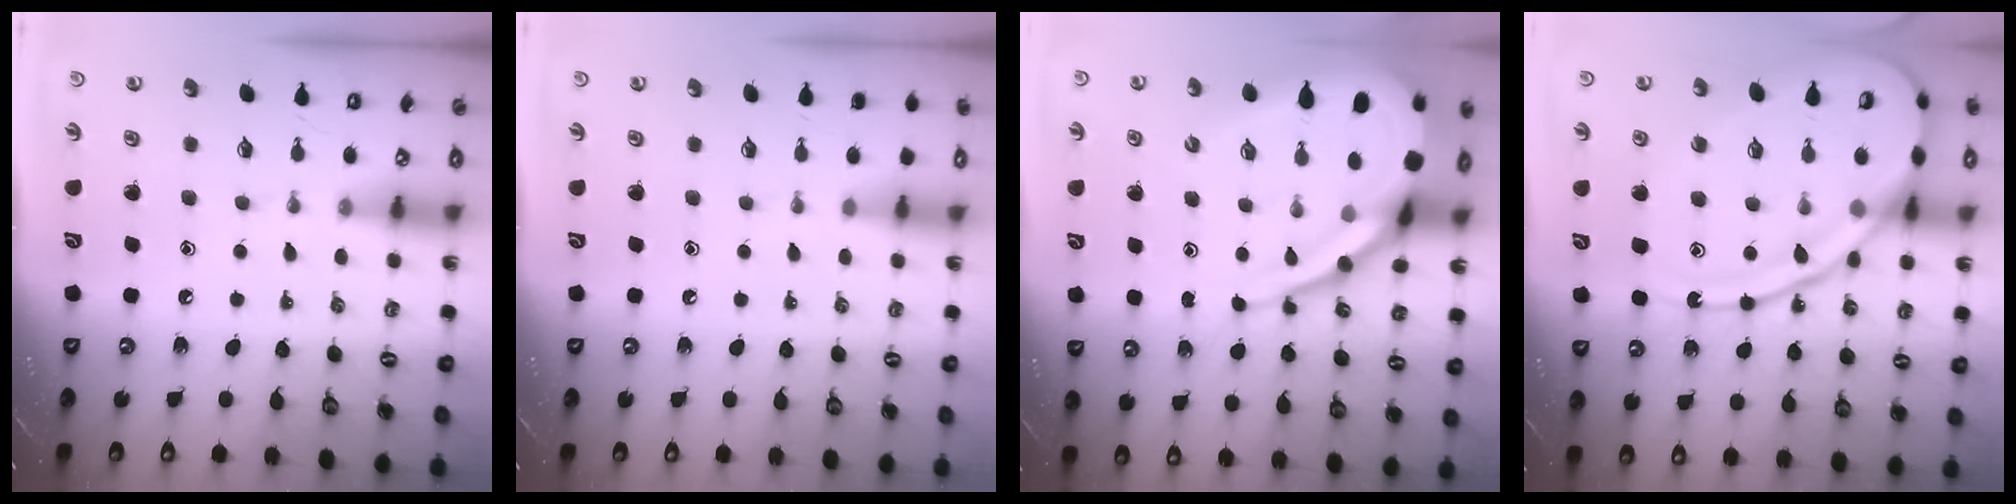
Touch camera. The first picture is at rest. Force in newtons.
{"total": 0.0}
{"total": 19.1, "press": 18.9, "slide": 2.0}
{"total": 20.1, "press": 20.0, "slide": 2.2}